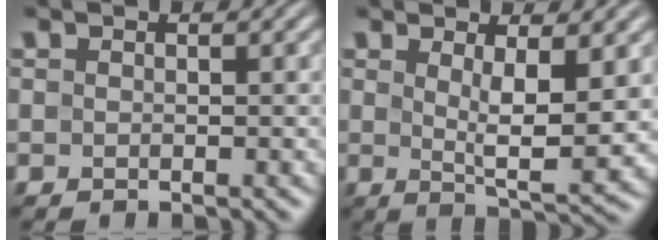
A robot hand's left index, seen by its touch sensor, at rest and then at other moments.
{"total": 5.4, "force": [1.4, 1.3, 5.1], "torque": [-0.081, -0.016, 0.028]}